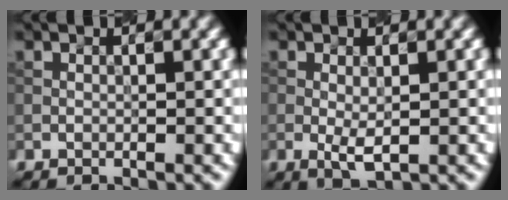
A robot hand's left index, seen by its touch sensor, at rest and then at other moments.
{"total": 2.0, "force": [-0.2, 0.7, 1.9], "torque": [-0.037, -0.006, -0.002]}